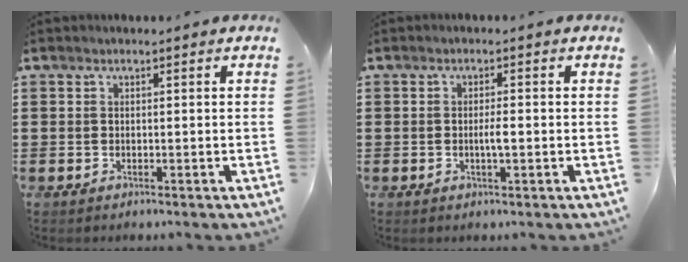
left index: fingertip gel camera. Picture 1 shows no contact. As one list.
[{"total": 2.2, "force": [-0.4, 0.4, 2.1], "torque": [-0.040, 0.001, -0.008]}]